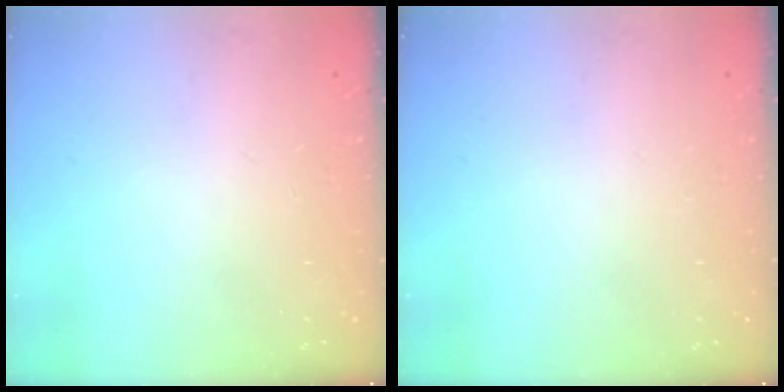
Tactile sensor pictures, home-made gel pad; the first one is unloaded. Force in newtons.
{"total": 0.0}